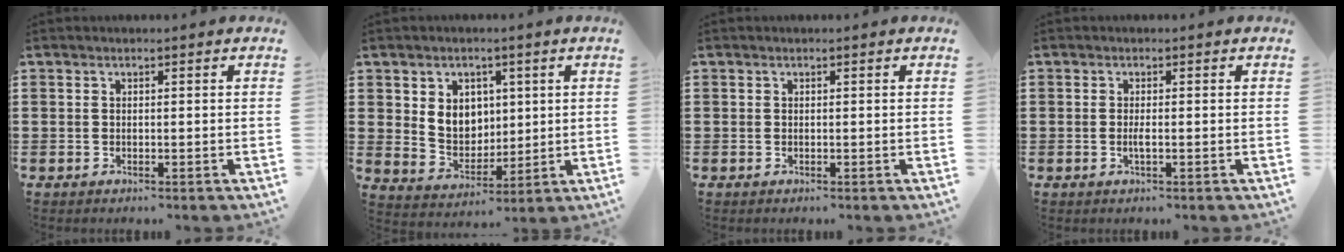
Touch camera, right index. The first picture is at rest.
{"total": 5.9, "force": [2.0, 5.2, 2.1], "torque": [-0.047, 0.008, 0.035]}
{"total": 0.0}
{"total": 1.4, "force": [-0.4, 0.1, 1.3], "torque": [-0.033, -0.006, -0.009]}